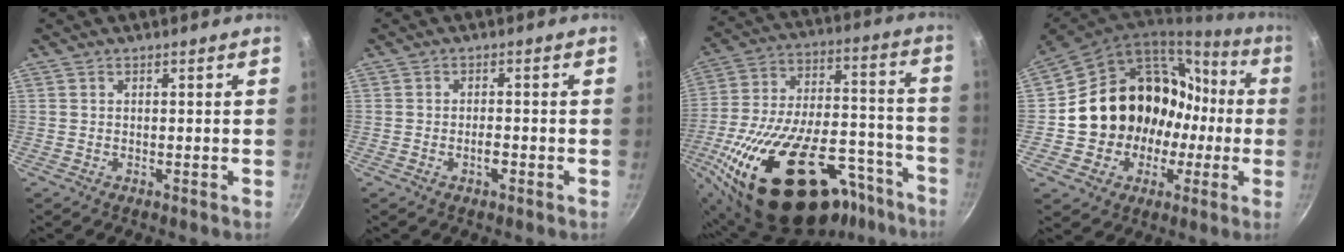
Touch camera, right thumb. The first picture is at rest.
{"total": 2.3, "force": [-1.0, 1.0, 1.9], "torque": [-0.029, 0.010, -0.019]}
{"total": 35.8, "force": [-20.1, 18.1, 23.5], "torque": [-0.346, 0.088, -0.301]}
{"total": 22.1, "force": [-0.8, 19.0, 11.1], "torque": [-0.142, 0.056, 0.008]}